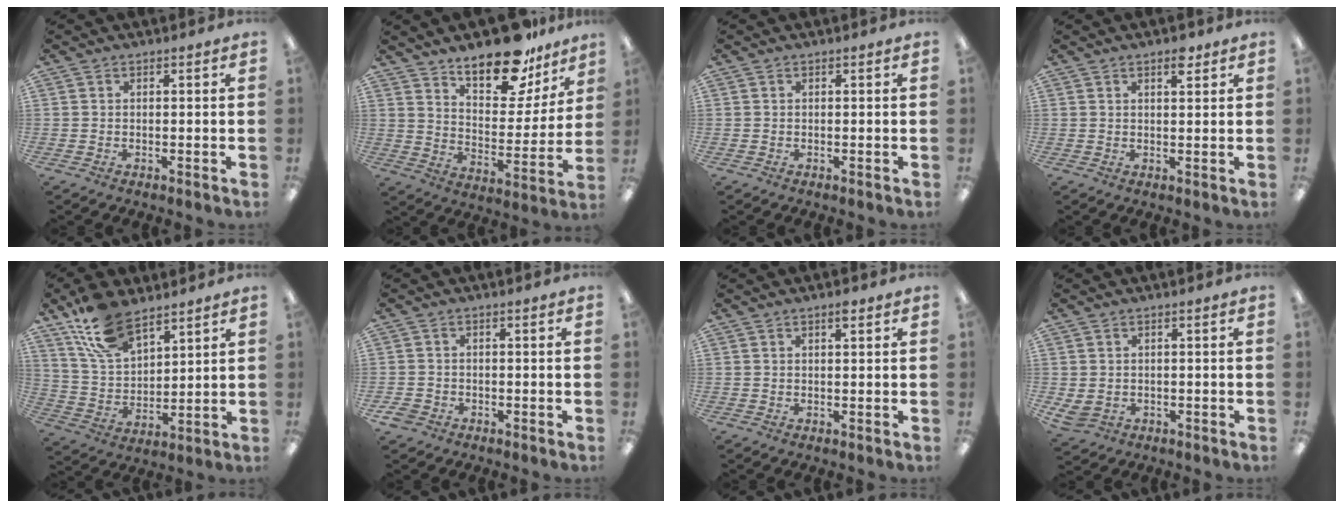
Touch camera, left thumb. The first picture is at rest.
{"total": 17.4, "force": [14.1, 6.8, 7.7], "torque": [-0.114, -0.099, 0.243]}
{"total": 0.0}
{"total": 3.1, "force": [2.3, 1.1, 1.8], "torque": [-0.016, -0.008, 0.035]}
{"total": 14.8, "force": [10.3, 7.2, 8.0], "torque": [-0.167, -0.034, 0.193]}
{"total": 2.2, "force": [-1.2, 1.7, 0.7], "torque": [-0.016, 0.003, -0.025]}
{"total": 1.7, "force": [1.3, 0.4, 1.1], "torque": [-0.016, -0.002, 0.020]}
{"total": 3.0, "force": [0.1, 2.5, 1.6], "torque": [-0.044, -0.001, 0.001]}